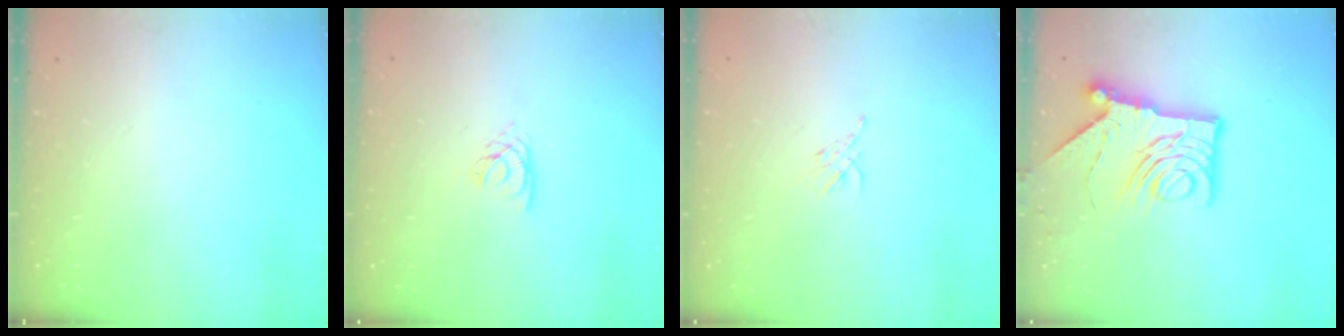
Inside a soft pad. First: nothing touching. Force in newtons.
{"total": 1.8, "press": 1.8, "slide": 0.2}
{"total": 1.5, "press": 1.4, "slide": 0.6}
{"total": 14.8, "press": 14.7, "slide": 1.3}